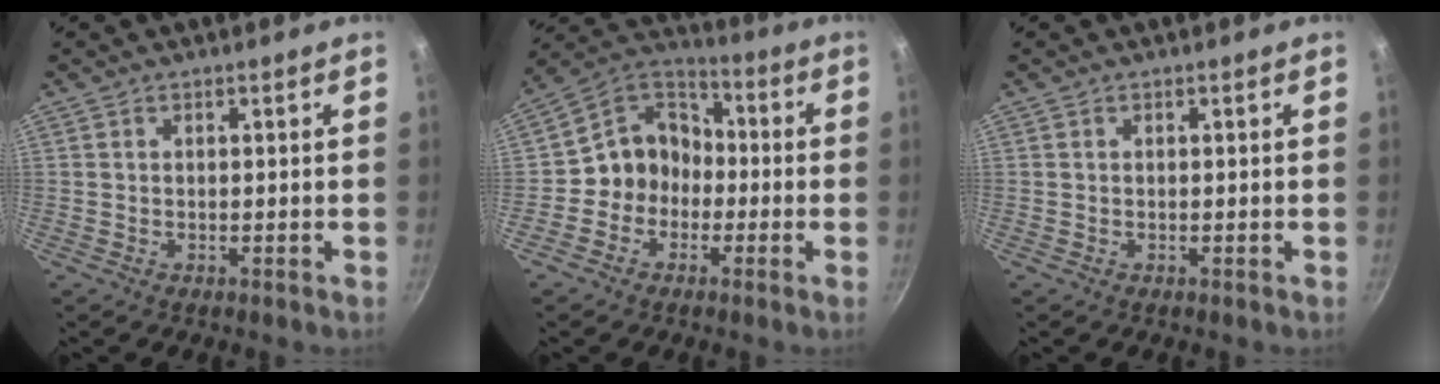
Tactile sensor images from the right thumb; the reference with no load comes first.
{"total": 10.2, "force": [-2.3, 9.0, 4.2], "torque": [-0.025, 0.047, -0.061]}
{"total": 0.0}